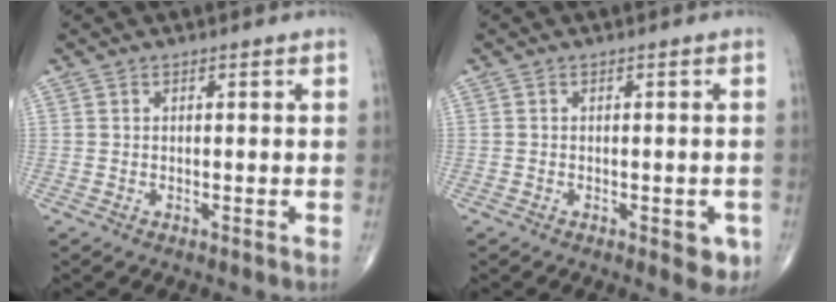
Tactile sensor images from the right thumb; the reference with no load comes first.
{"total": 3.7, "force": [-1.4, 1.7, 3.0], "torque": [-0.017, -0.001, -0.014]}